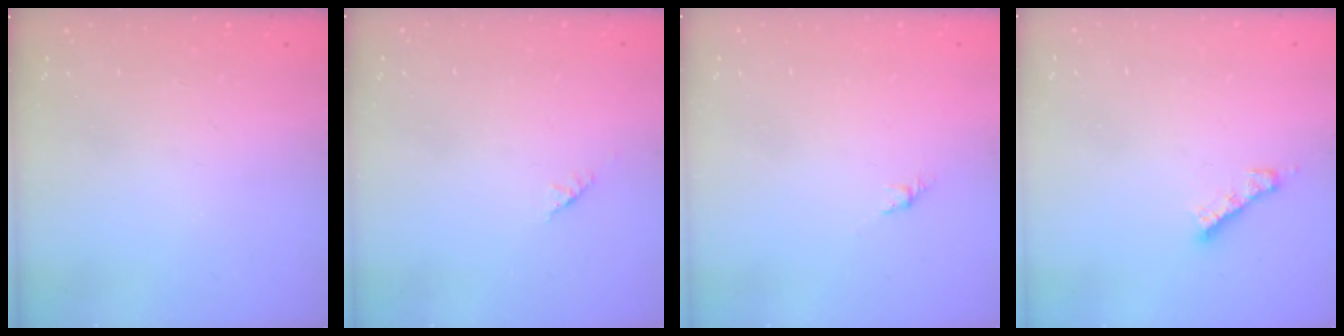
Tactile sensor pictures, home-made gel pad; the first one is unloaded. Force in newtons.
{"total": 1.4, "press": 1.3, "slide": 0.5}
{"total": 3.0, "press": 2.9, "slide": 0.7}
{"total": 4.0, "press": 4.0, "slide": 0.2}